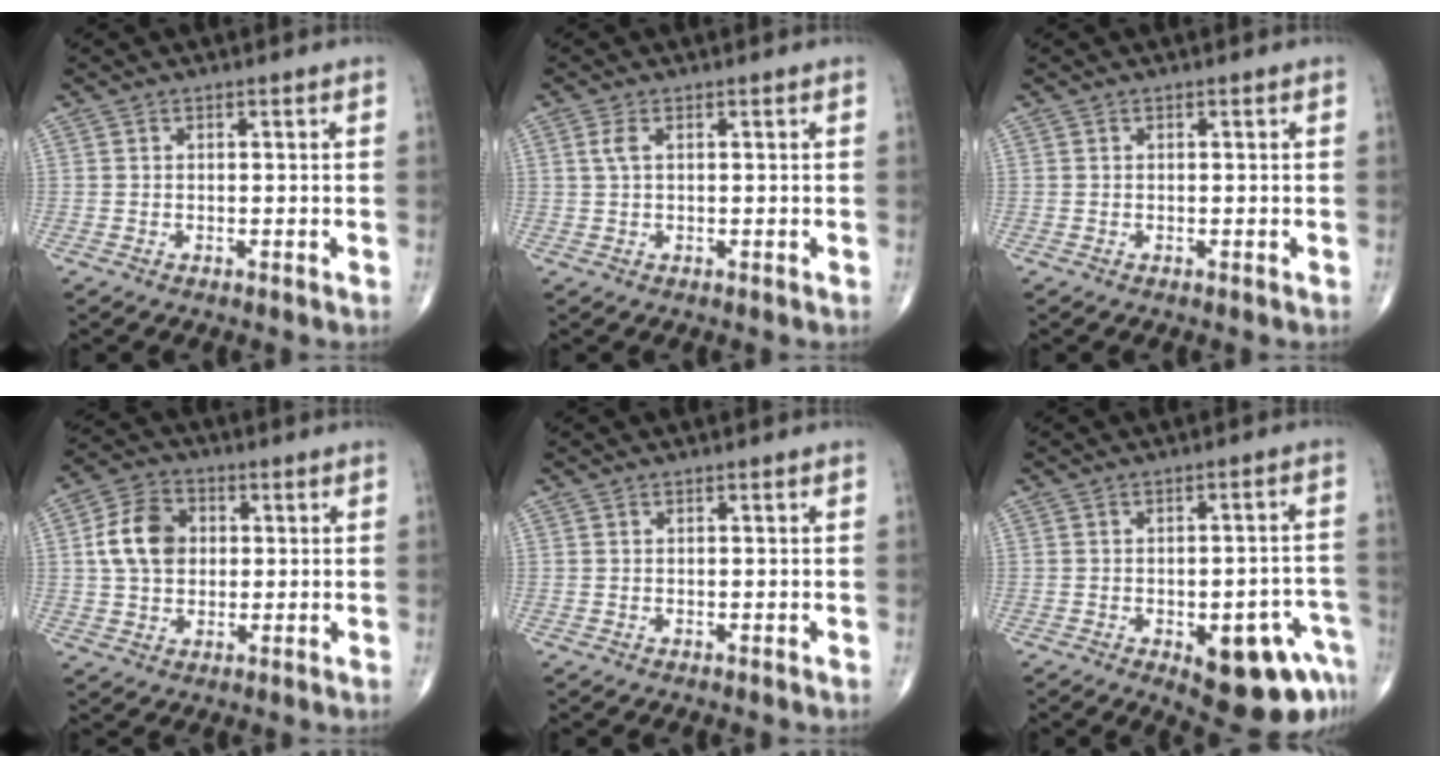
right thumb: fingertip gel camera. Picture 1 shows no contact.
{"total": 1.9, "force": [0.6, 0.8, 1.6], "torque": [-0.045, 0.008, 0.016]}
{"total": 0.0}
{"total": 9.9, "force": [1.3, 7.5, 6.4], "torque": [-0.102, 0.012, 0.018]}
{"total": 0.0}
{"total": 13.8, "force": [-6.4, 5.8, 10.8], "torque": [-0.090, 0.037, -0.069]}